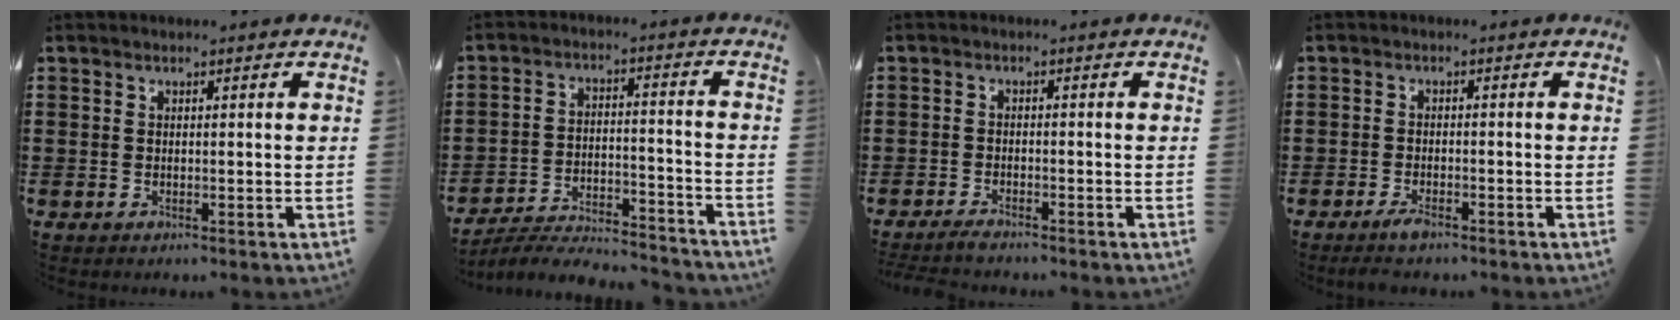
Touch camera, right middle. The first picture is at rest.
{"total": 5.6, "force": [-5.4, 0.6, 1.3], "torque": [-0.028, 0.005, -0.108]}
{"total": 1.6, "force": [-1.5, 0.1, 0.5], "torque": [-0.011, 0.001, -0.029]}
{"total": 2.3, "force": [-1.7, 0.6, 1.3], "torque": [-0.030, -0.001, -0.035]}